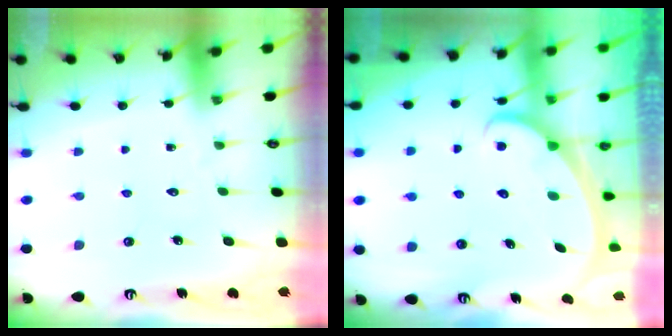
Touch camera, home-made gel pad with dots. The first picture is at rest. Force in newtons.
{"total": 2.5, "press": 2.5, "slide": 0.4}